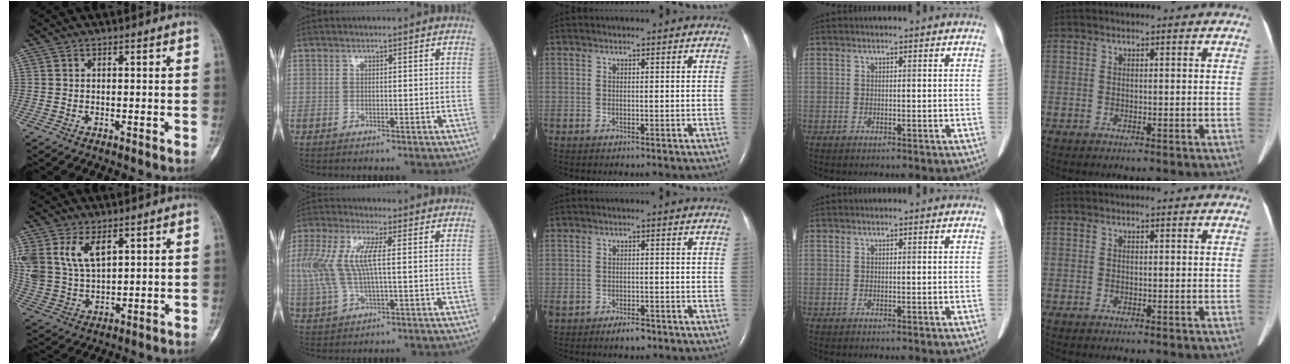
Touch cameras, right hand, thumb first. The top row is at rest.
{"thumb": {"total": 11.6, "force": [5.3, 6.7, 7.9], "torque": [-0.160, -0.010, 0.121]}, "index": {"total": 9.6, "force": [1.2, 3.0, 9.1], "torque": [-0.226, 0.015, 0.023]}, "middle": {"total": 4.4, "force": [-3.1, 2.2, 2.3], "torque": [-0.044, -0.002, -0.046]}}